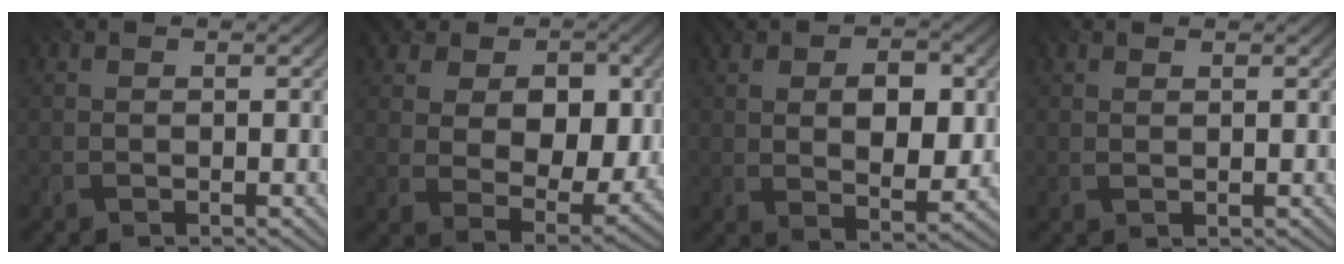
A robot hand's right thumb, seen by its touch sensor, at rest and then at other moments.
{"total": 11.8, "force": [3.4, 8.3, 7.7], "torque": [-0.153, -0.004, 0.044]}
{"total": 8.3, "force": [1.6, 4.8, 6.6], "torque": [-0.105, -0.005, 0.015]}
{"total": 1.3, "force": [1.0, 0.1, 0.8], "torque": [-0.006, -0.007, 0.013]}